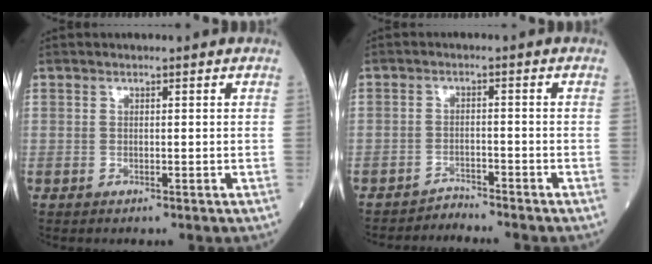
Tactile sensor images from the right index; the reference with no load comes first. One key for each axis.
{"total": 2.8, "fx": -2.6, "fy": -0.7, "fz": -1.0, "tx": 0.022, "ty": -0.009, "tz": -0.042}